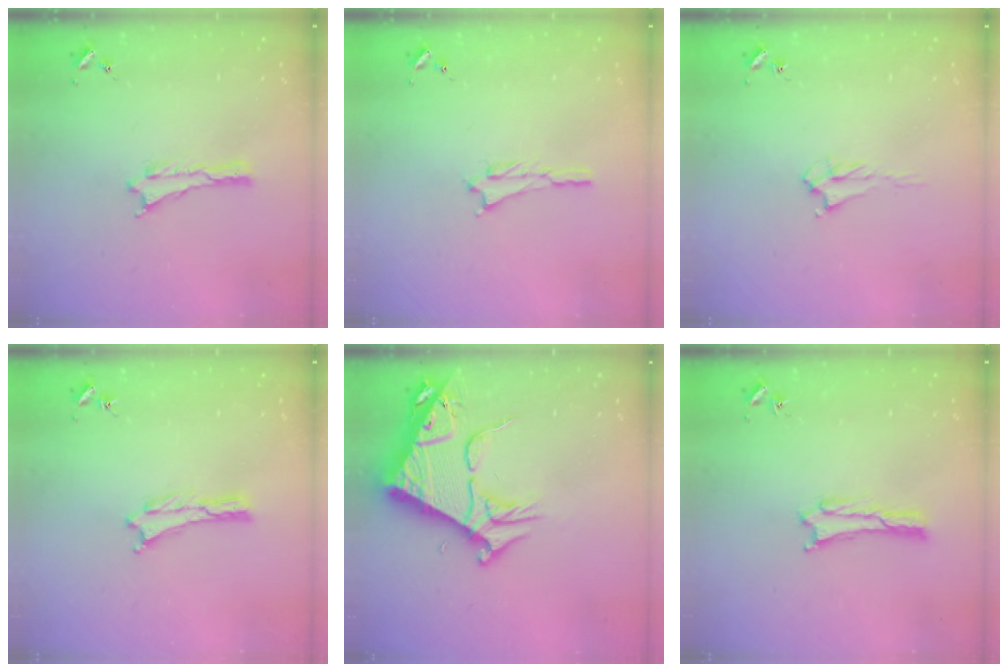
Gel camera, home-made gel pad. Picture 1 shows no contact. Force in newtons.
{"total": 0.8, "press": 0.8, "slide": 0.2}
{"total": 2.2, "press": 2.2, "slide": 0.4}
{"total": 0.0}
{"total": 9.9, "press": 9.9, "slide": 1.1}
{"total": 1.7, "press": 1.7, "slide": 0.1}